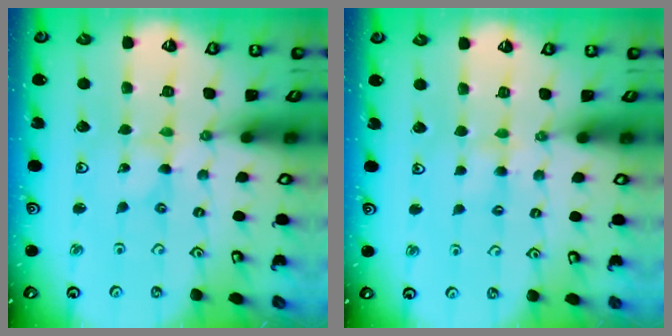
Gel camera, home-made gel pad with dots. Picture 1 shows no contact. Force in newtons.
{"total": 3.7, "press": 3.7, "slide": 0.5}